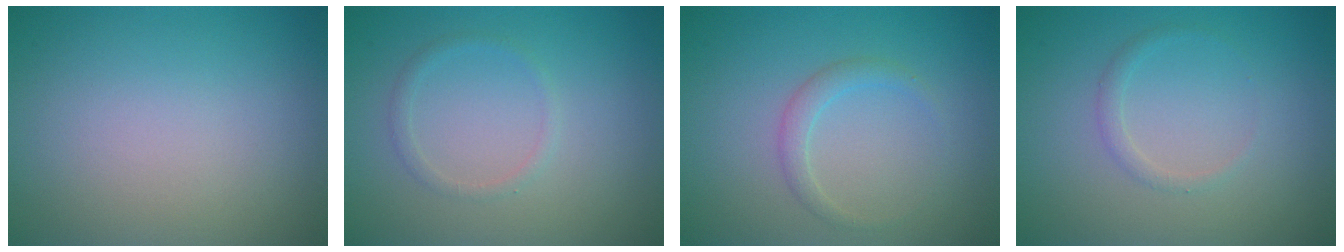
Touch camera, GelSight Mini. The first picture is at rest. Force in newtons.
{"total": 1.0, "press": 1.0, "slide": 0.1}
{"total": 1.5, "press": 1.5, "slide": 0.1}
{"total": 1.0, "press": 1.0, "slide": 0.0}